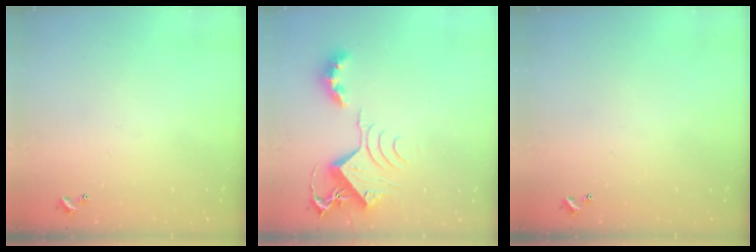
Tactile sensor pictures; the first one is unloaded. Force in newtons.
{"total": 9.4, "press": 9.4, "slide": 1.1}
{"total": 0.0}